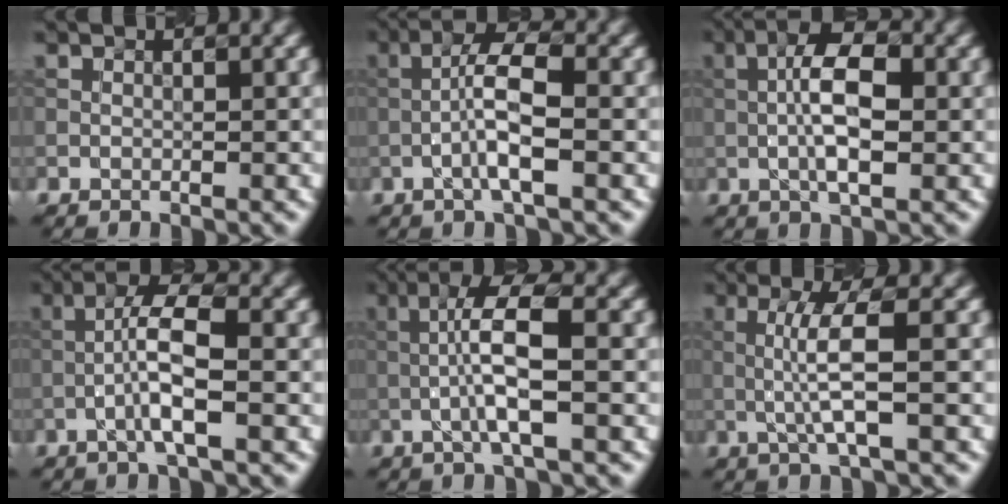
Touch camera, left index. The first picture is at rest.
{"total": 4.2, "force": [-1.1, 0.6, 4.0], "torque": [-0.076, 0.015, -0.028]}
{"total": 5.6, "force": [-0.1, 1.8, 5.3], "torque": [-0.101, 0.009, -0.010]}
{"total": 4.5, "force": [-1.1, 0.6, 4.3], "torque": [-0.081, 0.016, -0.028]}
{"total": 5.4, "force": [-0.3, 0.8, 5.3], "torque": [-0.101, 0.013, -0.013]}
{"total": 3.9, "force": [-0.1, 0.3, 3.9], "torque": [-0.085, 0.002, -0.001]}